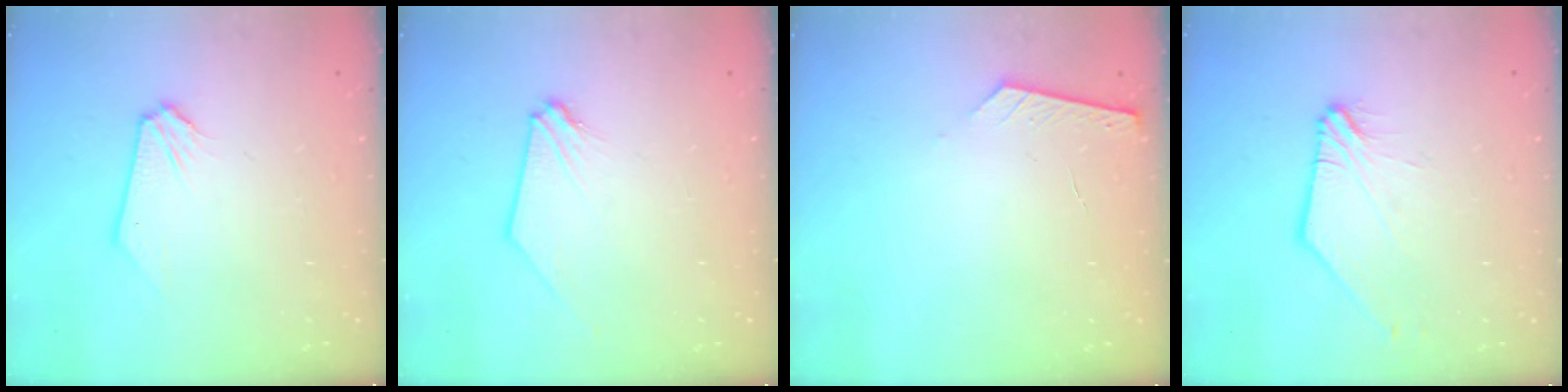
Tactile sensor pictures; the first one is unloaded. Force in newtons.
{"total": 0.0}
{"total": 4.0, "press": 4.0, "slide": 0.4}
{"total": 2.0, "press": 1.9, "slide": 0.4}